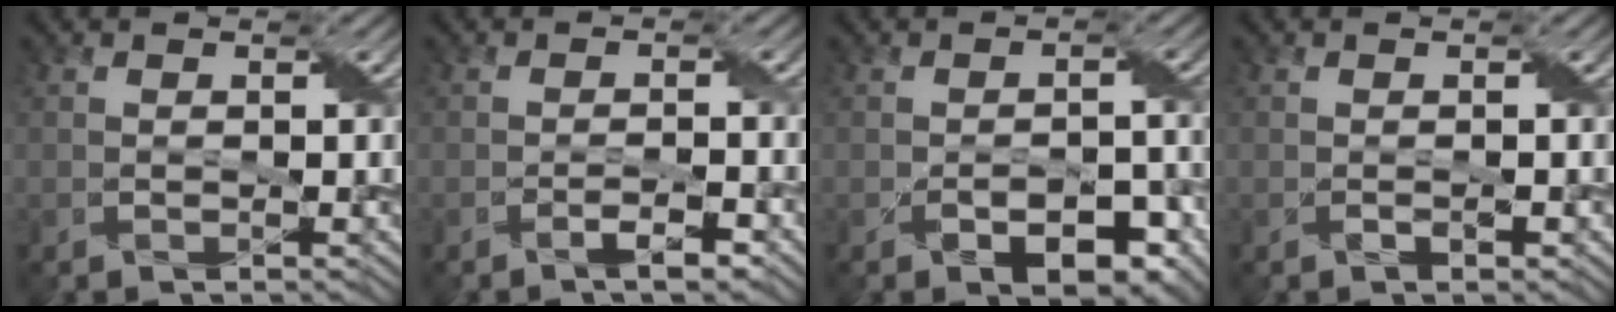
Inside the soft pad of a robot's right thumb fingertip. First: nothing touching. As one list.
[{"total": 2.1, "force": [-1.5, 0.3, 1.5], "torque": [-0.028, 0.005, -0.027]}, {"total": 5.5, "force": [-2.7, 3.1, 3.6], "torque": [-0.050, -0.011, -0.034]}, {"total": 0.8, "force": [-0.4, 0.5, 0.6], "torque": [-0.010, 0.000, -0.005]}]